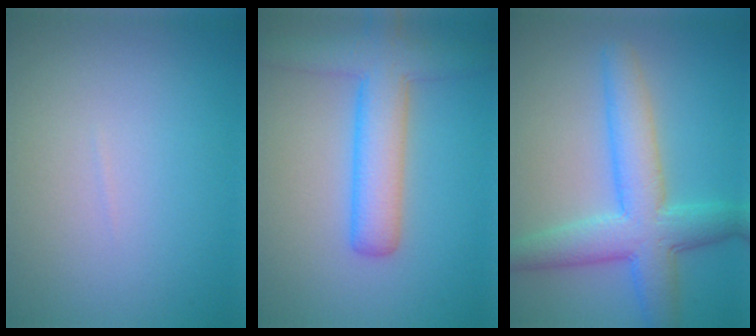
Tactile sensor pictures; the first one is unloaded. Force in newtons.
{"total": 5.8, "press": 5.8, "slide": 0.2}
{"total": 6.6, "press": 6.6, "slide": 0.1}